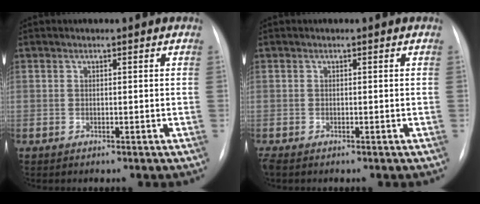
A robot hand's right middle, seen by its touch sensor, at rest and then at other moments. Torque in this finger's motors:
{"motor_torque": [0.38, -0.33, 0.00, 0.02]}